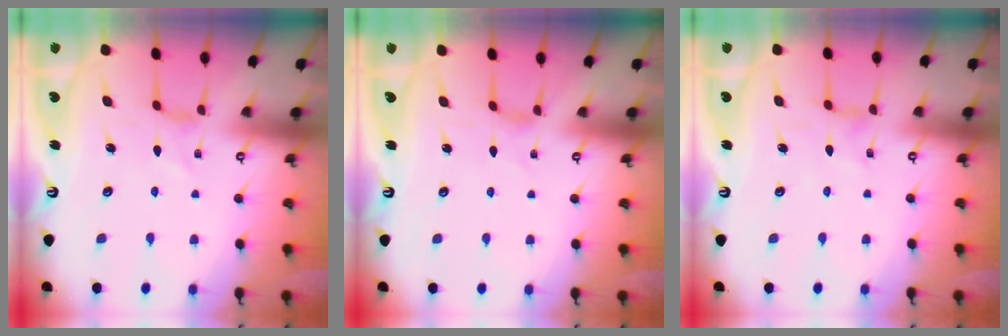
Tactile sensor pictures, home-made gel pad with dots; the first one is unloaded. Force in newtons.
{"total": 2.5, "press": 2.4, "slide": 0.4}
{"total": 0.9, "press": 0.9, "slide": 0.0}